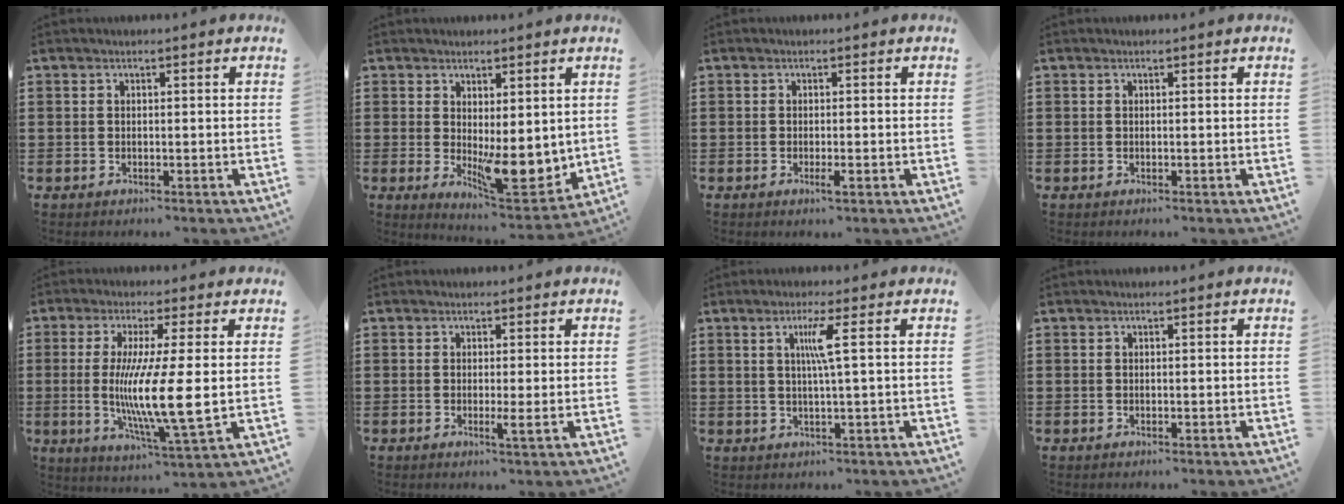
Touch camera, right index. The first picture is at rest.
{"total": 6.4, "force": [-0.6, 2.7, 5.8], "torque": [-0.074, -0.014, -0.006]}
{"total": 1.4, "force": [-0.6, 0.0, 1.2], "torque": [-0.021, -0.005, -0.010]}
{"total": 0.0}
{"total": 10.6, "force": [0.2, 0.5, 10.6], "torque": [-0.212, -0.017, -0.001]}
{"total": 1.9, "force": [-0.3, -0.2, 1.8], "torque": [-0.033, -0.007, -0.005]}
{"total": 4.2, "force": [1.1, -0.6, 4.1], "torque": [-0.081, -0.003, 0.011]}
{"total": 0.0}